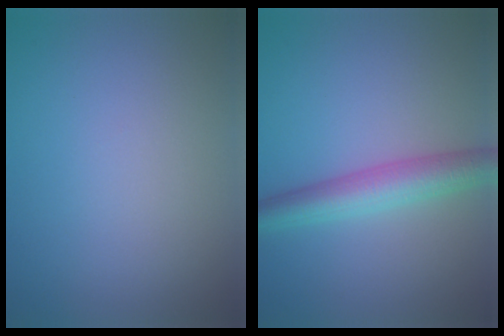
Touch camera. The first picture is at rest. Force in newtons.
{"total": 4.4, "press": 4.4, "slide": 0.0}